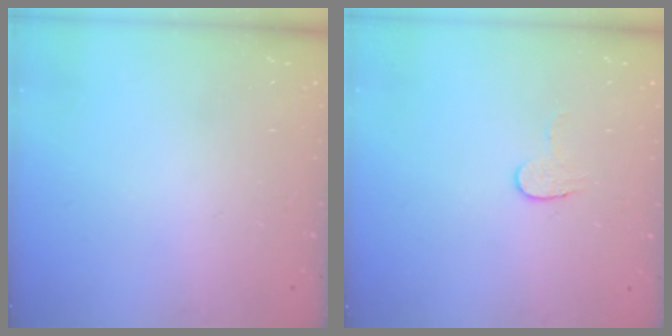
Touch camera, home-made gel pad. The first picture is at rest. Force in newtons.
{"total": 6.2, "press": 6.2, "slide": 0.5}